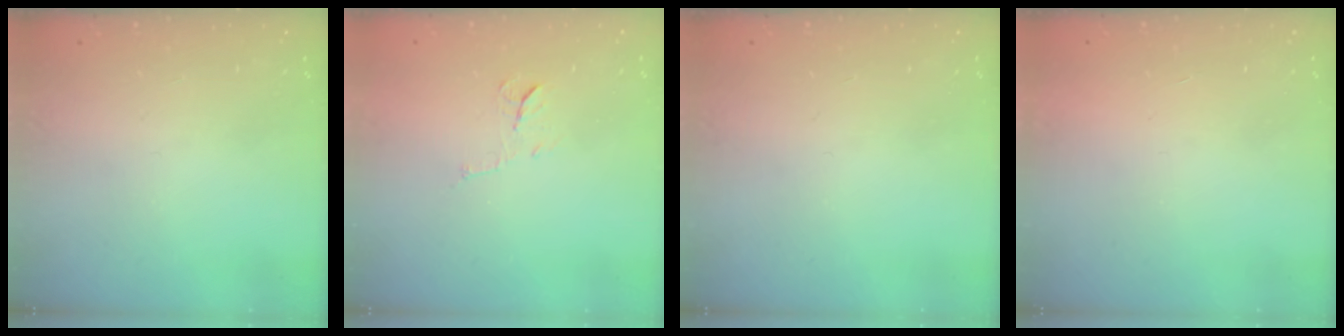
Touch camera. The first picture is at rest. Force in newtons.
{"total": 5.6, "press": 5.6, "slide": 0.4}
{"total": 0.0}
{"total": 1.7, "press": 1.7, "slide": 0.1}